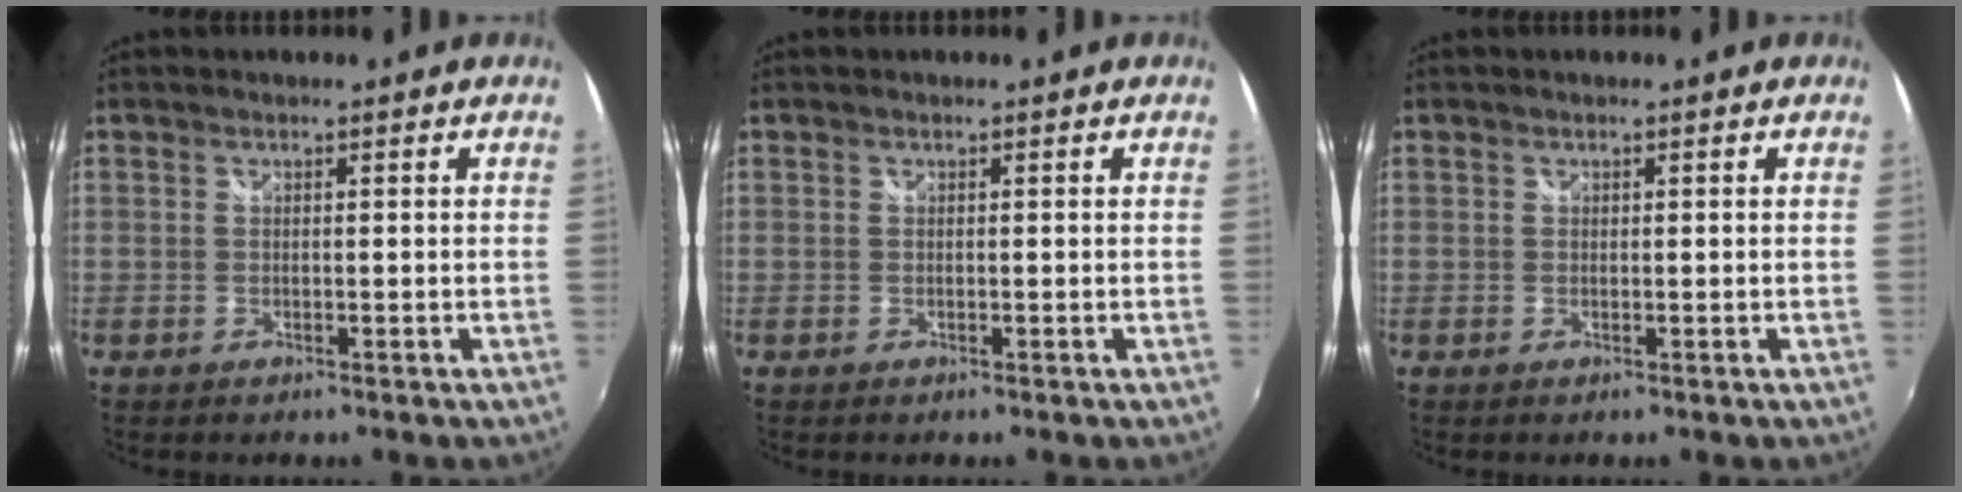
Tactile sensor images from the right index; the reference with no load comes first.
{"total": 0.0}
{"total": 0.0}